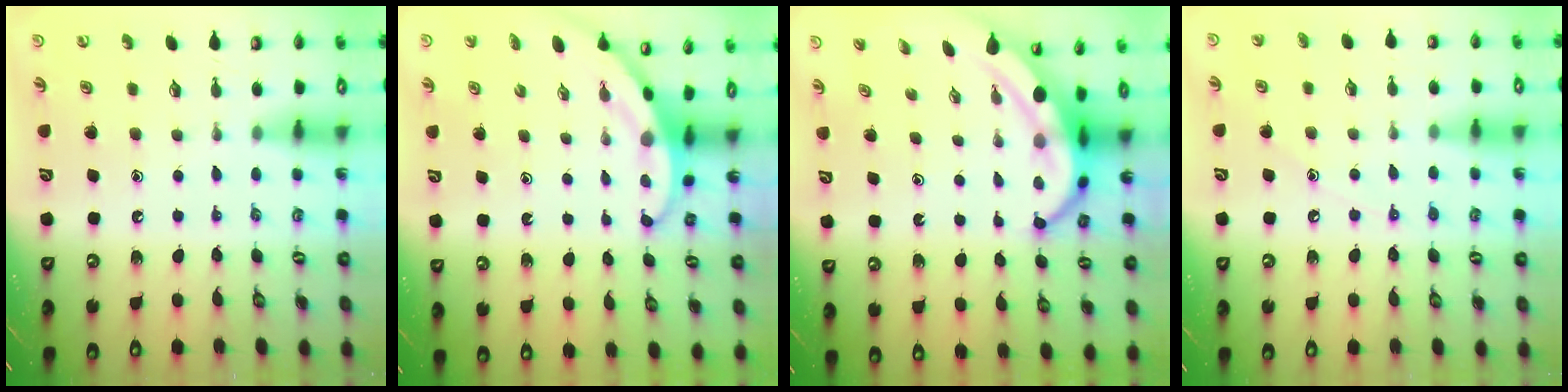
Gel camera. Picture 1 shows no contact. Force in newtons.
{"total": 3.1, "press": 3.1, "slide": 0.1}
{"total": 7.0, "press": 6.9, "slide": 1.1}
{"total": 5.6, "press": 5.6, "slide": 0.7}